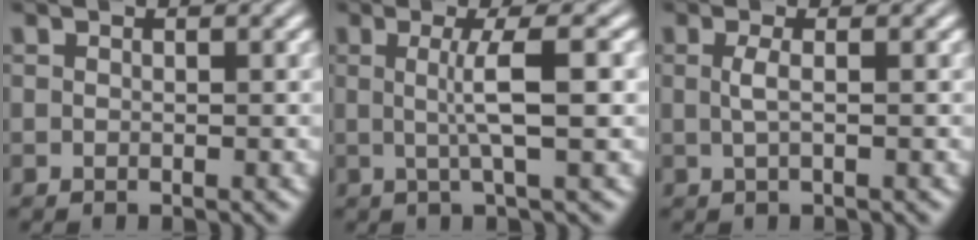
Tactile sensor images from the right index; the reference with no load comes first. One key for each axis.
{"total": 3.5, "fx": 0.4, "fy": -1.3, "fz": 3.3, "tx": -0.053, "ty": -0.001, "tz": 0.011}
{"total": 1.5, "fx": -0.1, "fy": -1.2, "fz": 1.0, "tx": -0.019, "ty": -0.004, "tz": 0.005}